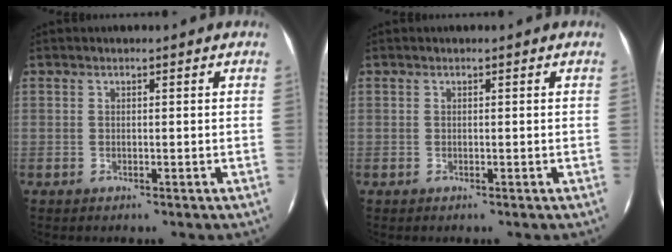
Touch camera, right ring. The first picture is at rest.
{"total": 0.0}